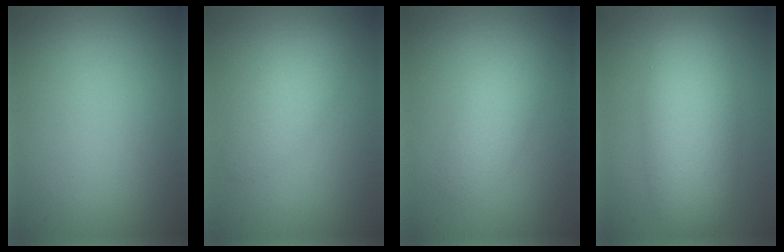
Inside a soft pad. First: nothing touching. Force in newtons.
{"total": 2.9, "press": 2.9, "slide": 0.1}
{"total": 2.5, "press": 2.5, "slide": 0.1}
{"total": 5.9, "press": 5.9, "slide": 0.4}